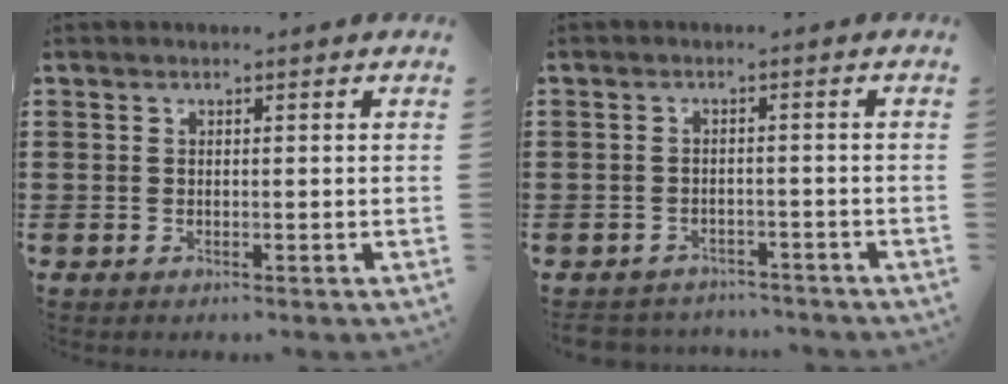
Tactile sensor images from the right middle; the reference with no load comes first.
{"total": 2.3, "force": [-2.3, 0.5, -0.2], "torque": [-0.004, -0.001, -0.052]}